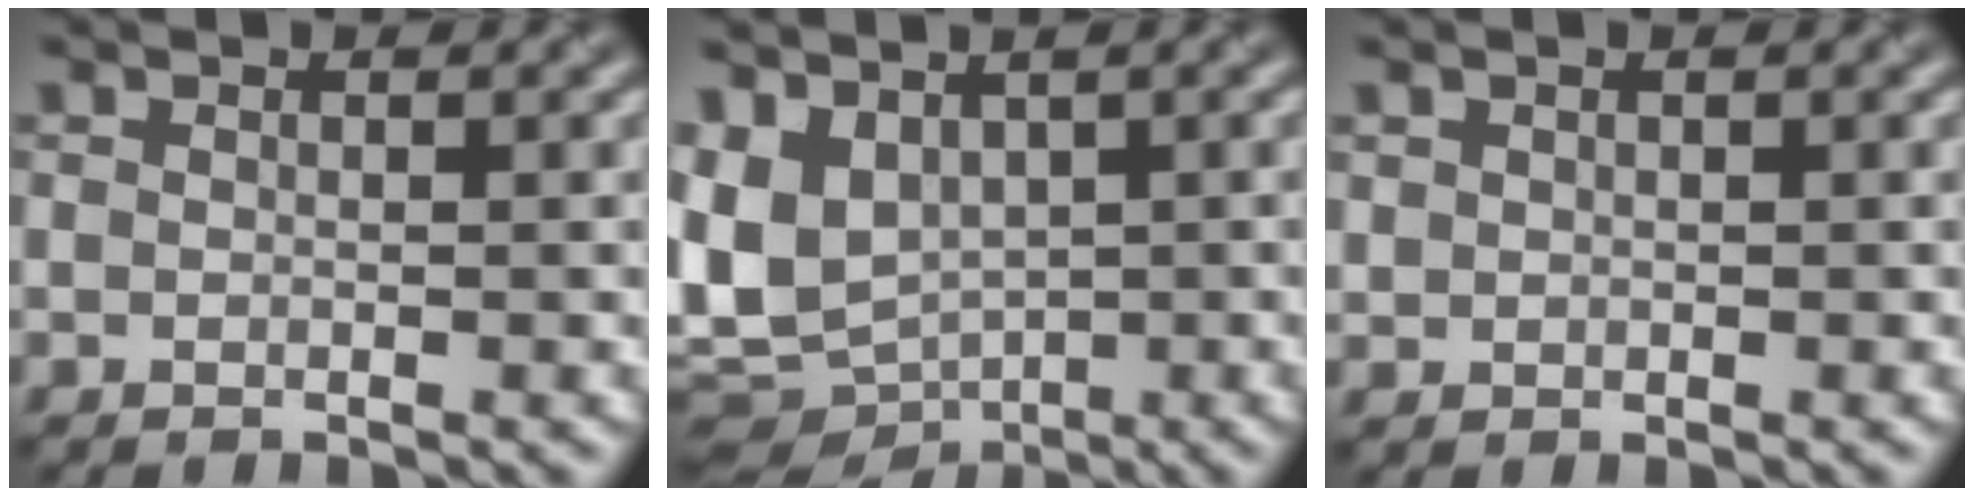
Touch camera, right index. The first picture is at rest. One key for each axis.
{"total": 8.8, "fx": 0.0, "fy": 6.3, "fz": 6.1, "tx": -0.129, "ty": -0.017, "tz": 0.015}
{"total": 0.7, "fx": 0.3, "fy": 0.7, "fz": 0.1, "tx": 0.000, "ty": -0.003, "tz": 0.009}